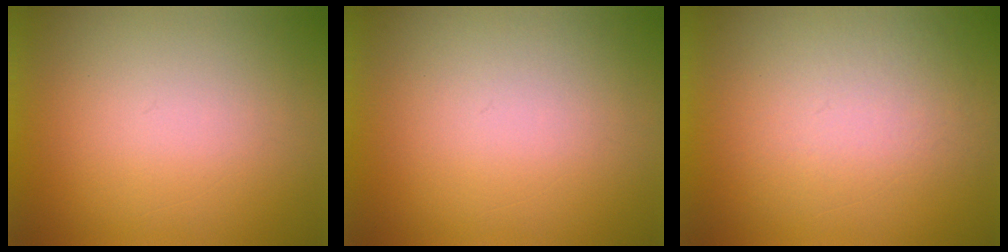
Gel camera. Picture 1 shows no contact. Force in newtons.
{"total": 1.0}
{"total": 4.7}